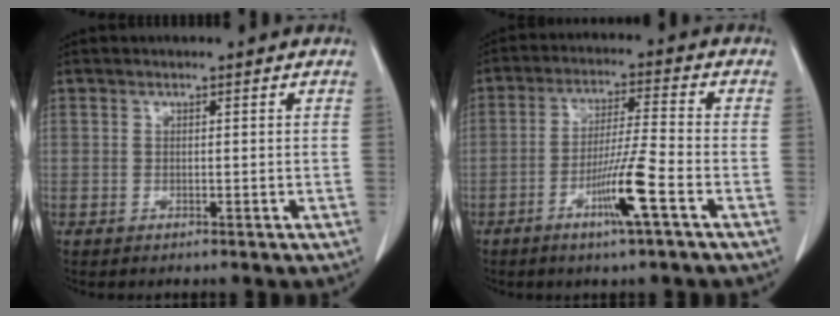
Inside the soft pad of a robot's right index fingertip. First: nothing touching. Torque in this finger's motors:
{"motor_torque": [1.94, -0.11, 0.81, 0.16]}